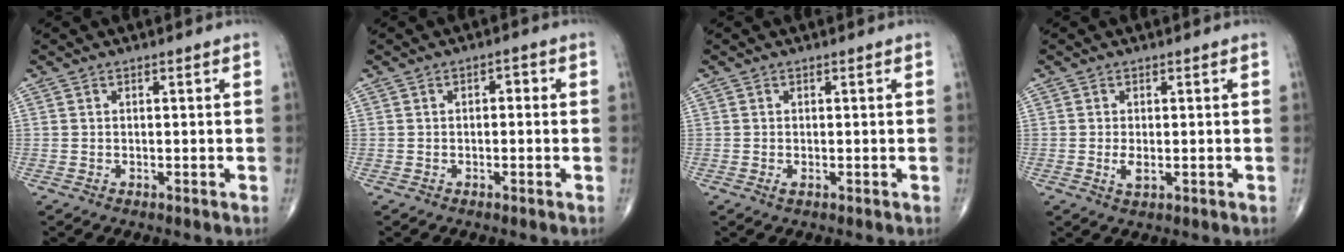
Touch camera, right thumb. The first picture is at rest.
{"total": 1.8, "force": [0.0, 1.1, 1.4], "torque": [-0.014, 0.008, -0.004]}
{"total": 0.5, "force": [-0.2, 0.2, 0.5], "torque": [-0.009, -0.003, -0.005]}
{"total": 2.0, "force": [-0.3, 0.8, 1.8], "torque": [-0.040, -0.007, -0.005]}